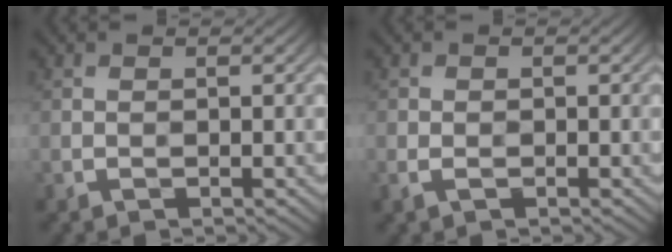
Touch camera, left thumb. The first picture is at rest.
{"total": 1.4, "force": [-0.7, 0.9, 0.8], "torque": [-0.023, -0.004, -0.013]}